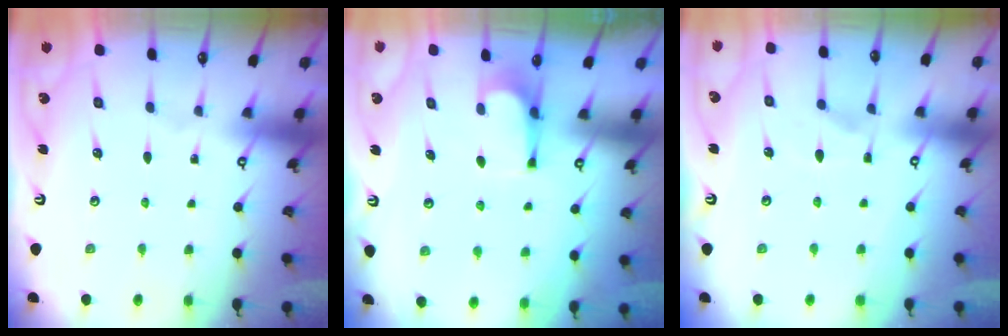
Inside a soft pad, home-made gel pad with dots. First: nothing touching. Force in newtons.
{"total": 1.4, "press": 1.4, "slide": 0.4}
{"total": 7.6, "press": 7.5, "slide": 1.3}